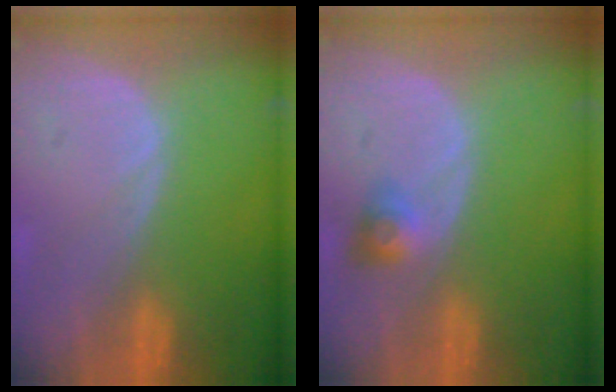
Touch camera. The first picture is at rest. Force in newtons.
{"total": 2.9, "press": 2.7, "slide": 1.2}